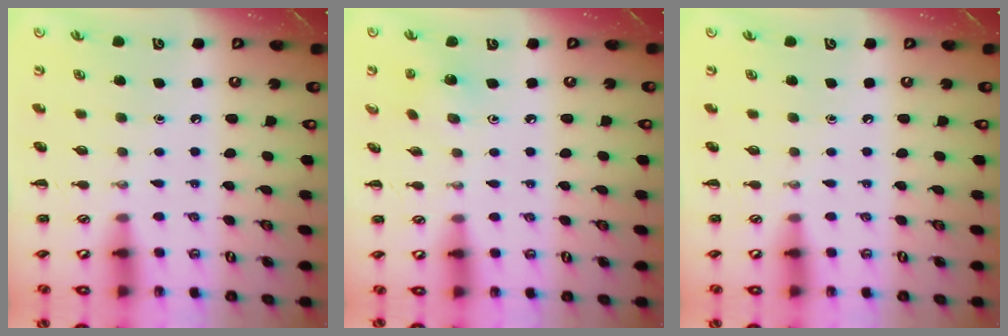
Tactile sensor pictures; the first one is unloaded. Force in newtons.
{"total": 1.9, "press": 1.9, "slide": 0.6}
{"total": 0.0}